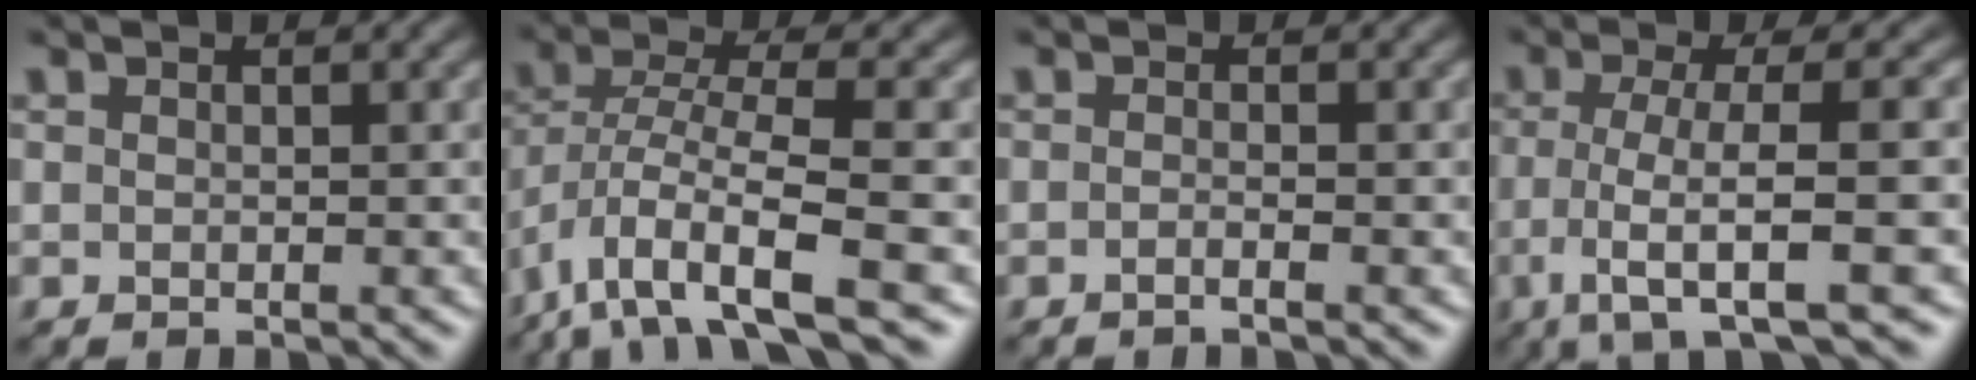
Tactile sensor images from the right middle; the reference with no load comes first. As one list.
[{"total": 8.1, "force": [-4.6, 2.1, 6.3], "torque": [-0.121, 0.001, -0.092]}, {"total": 0.7, "force": [-0.5, 0.1, 0.5], "torque": [-0.009, -0.001, -0.011]}, {"total": 6.2, "force": [-1.8, 1.0, 5.8], "torque": [-0.091, 0.003, -0.040]}]